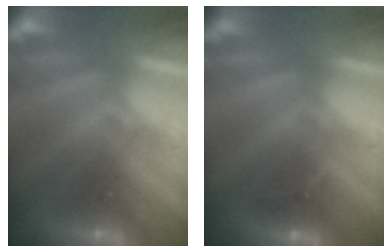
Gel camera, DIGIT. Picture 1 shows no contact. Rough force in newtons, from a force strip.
{"total": 2.6}